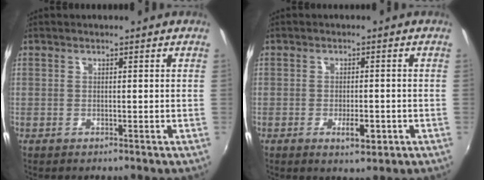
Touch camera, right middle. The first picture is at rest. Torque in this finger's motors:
{"motor_torque": [1.07, -1.07, 0.15, 0.07]}